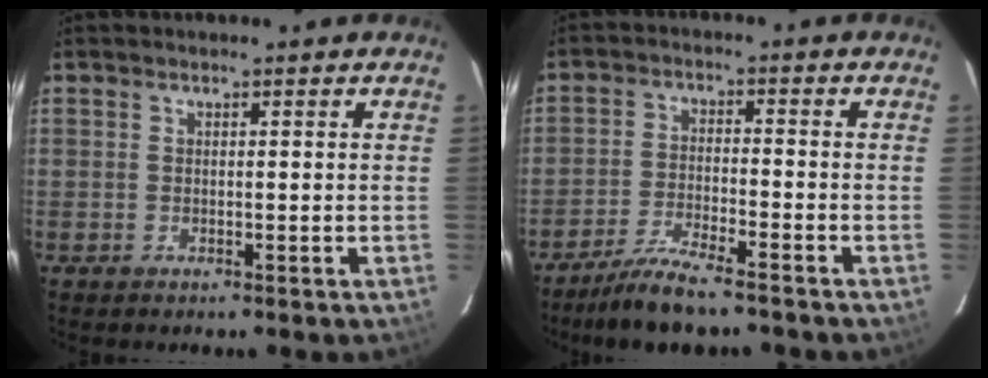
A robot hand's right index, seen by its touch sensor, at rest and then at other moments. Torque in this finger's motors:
{"motor_torque": [0.92, -0.87, 0.27, 0.07]}